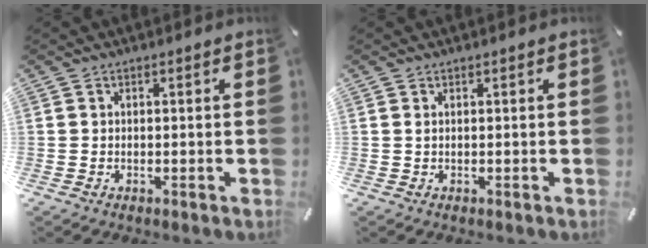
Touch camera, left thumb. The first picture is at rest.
{"total": 0.5, "force": [0.1, 0.1, 0.5], "torque": [-0.010, -0.001, 0.002]}